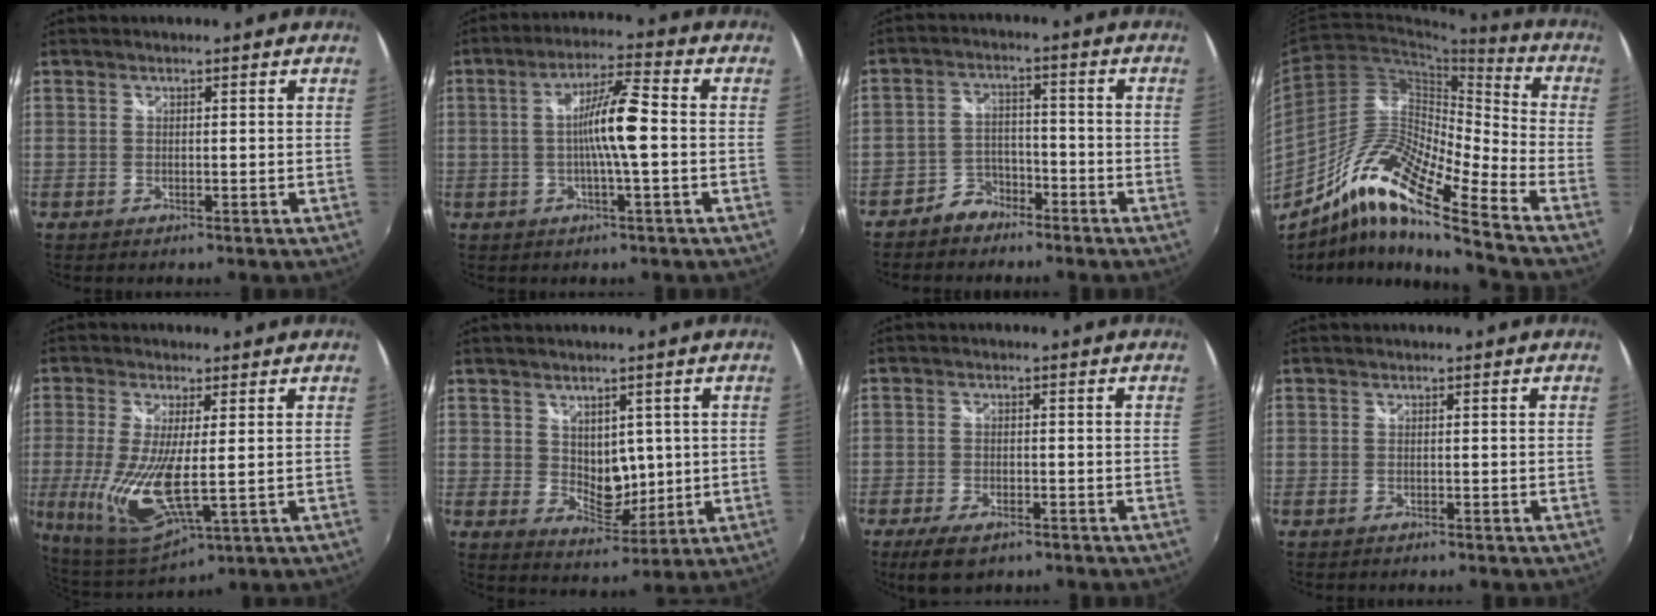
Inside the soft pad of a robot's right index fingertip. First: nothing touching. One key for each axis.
{"total": 8.6, "fx": -0.8, "fy": 0.3, "fz": 8.5, "tx": -0.154, "ty": 0.010, "tz": -0.016}
{"total": 5.5, "fx": -4.1, "fy": 3.6, "fz": 0.6, "tx": -0.020, "ty": 0.022, "tz": -0.072}
{"total": 15.3, "fx": -10.7, "fy": 1.3, "fz": 10.8, "tx": -0.192, "ty": 0.006, "tz": -0.217}
{"total": 13.6, "fx": -1.1, "fy": 4.0, "fz": 12.9, "tx": -0.275, "ty": -0.027, "tz": -0.012}
{"total": 6.0, "fx": 1.3, "fy": 4.5, "fz": 3.8, "tx": -0.054, "ty": -0.008, "tz": 0.034}
{"total": 6.1, "fx": -4.3, "fy": 2.5, "fz": 3.5, "tx": -0.089, "ty": -0.015, "tz": -0.075}
{"total": 0.6, "fx": -0.6, "fy": 0.2, "fz": 0.2, "tx": -0.005, "ty": -0.003, "tz": -0.011}